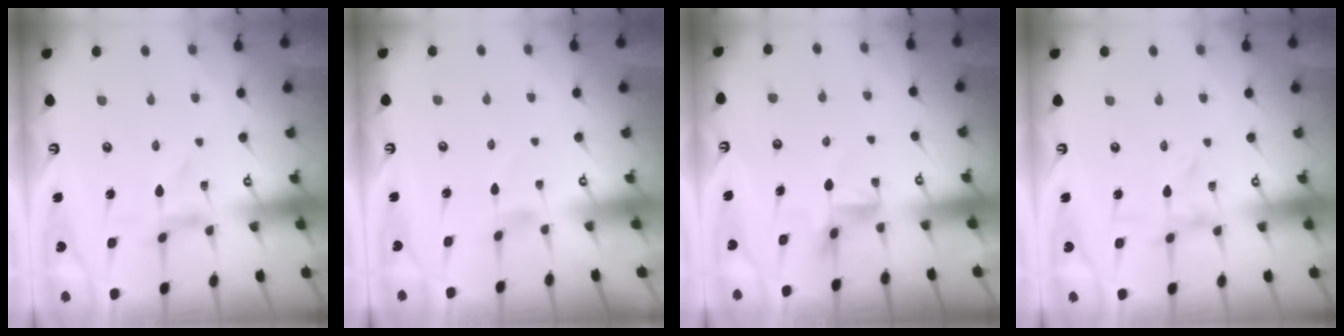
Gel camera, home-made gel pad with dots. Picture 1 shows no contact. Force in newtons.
{"total": 0.9, "press": 0.9, "slide": 0.1}
{"total": 4.1, "press": 4.1, "slide": 0.6}
{"total": 0.0}